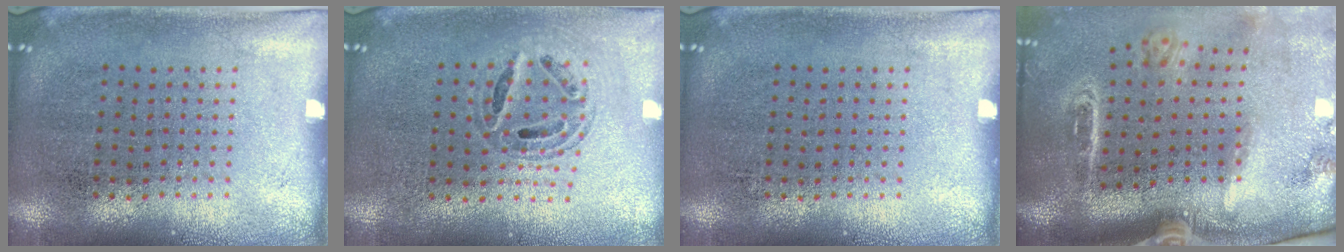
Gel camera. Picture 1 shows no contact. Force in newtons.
{"total": 0.7, "press": 0.7, "slide": 0.2}
{"total": 0.0}
{"total": 3.2, "press": 2.1, "slide": 2.4}